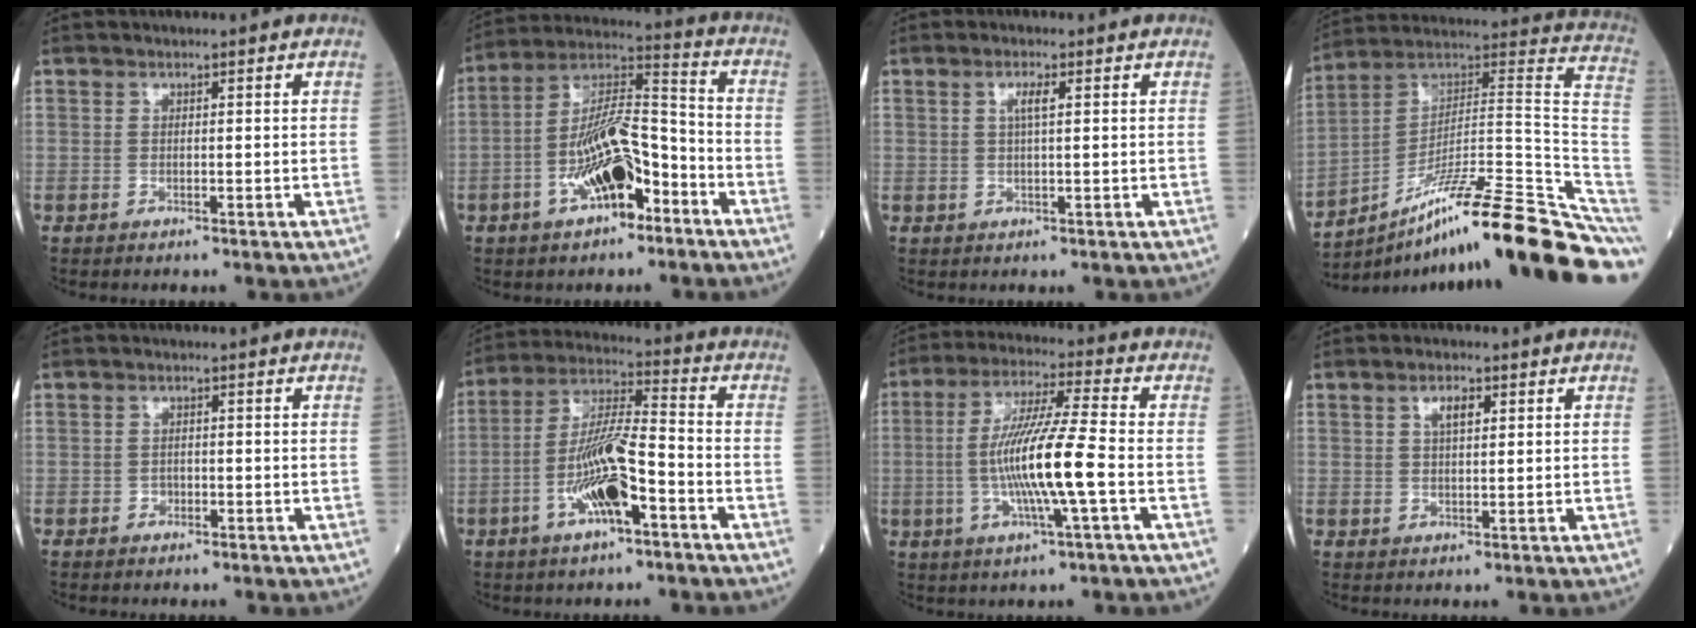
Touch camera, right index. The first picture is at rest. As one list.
[{"total": 12.9, "force": [-5.4, 4.6, 10.7], "torque": [-0.207, 0.022, -0.095]}, {"total": 2.1, "force": [0.7, 0.2, 2.0], "torque": [-0.039, 0.001, 0.010]}, {"total": 26.7, "force": [-16.2, 1.7, 21.1], "torque": [-0.210, 0.050, -0.261]}, {"total": 1.2, "force": [-0.5, 0.9, 0.5], "torque": [-0.006, 0.004, -0.007]}, {"total": 11.6, "force": [-4.4, 2.3, 10.5], "torque": [-0.209, 0.006, -0.080]}, {"total": 12.2, "force": [-2.1, -0.4, 12.0], "torque": [-0.231, -0.002, -0.046]}, {"total": 2.8, "force": [1.2, 0.9, 2.4], "torque": [-0.045, 0.002, 0.022]}]